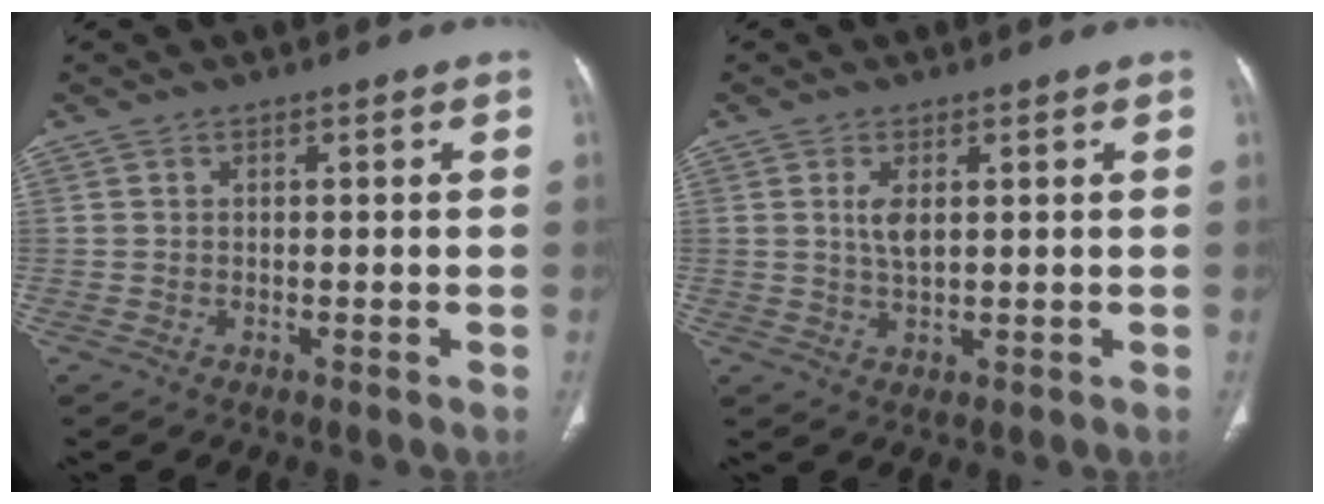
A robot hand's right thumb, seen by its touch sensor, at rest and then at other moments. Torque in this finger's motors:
{"motor_torque": [0.98, 0.72, 0.64, -0.43, 0.02]}